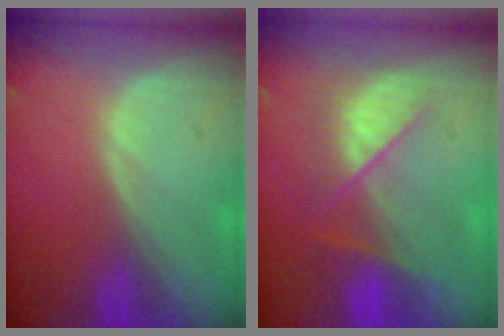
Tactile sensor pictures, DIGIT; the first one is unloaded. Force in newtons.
{"total": 7.1, "press": 7.0, "slide": 1.4}